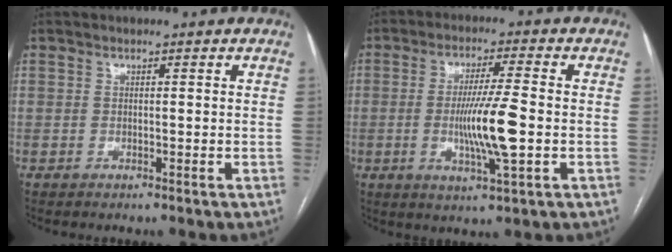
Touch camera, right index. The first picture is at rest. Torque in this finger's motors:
{"motor_torque": [0.50, 0.05, 0.26, 0.10]}